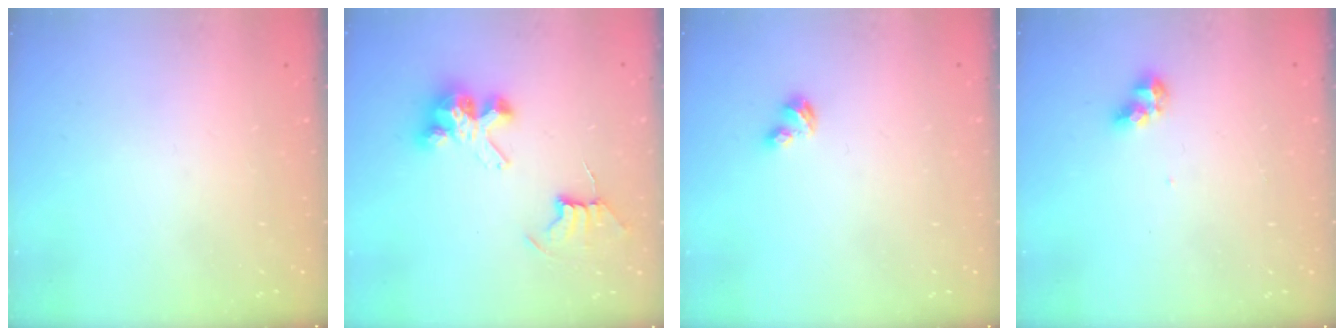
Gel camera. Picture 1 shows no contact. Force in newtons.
{"total": 9.7, "press": 9.6, "slide": 1.0}
{"total": 1.9, "press": 1.8, "slide": 0.4}
{"total": 6.1, "press": 6.1, "slide": 0.3}